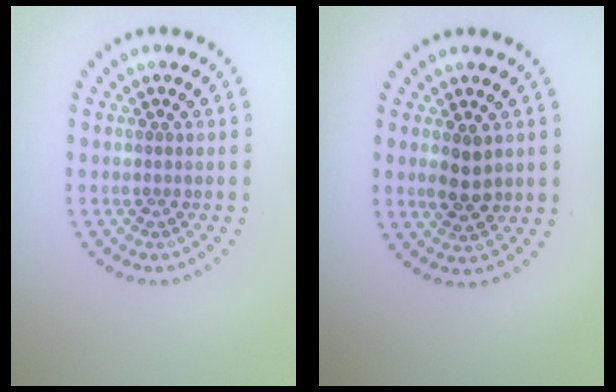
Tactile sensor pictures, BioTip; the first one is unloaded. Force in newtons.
{"total": 2.5, "press": 2.5, "slide": 0.4}